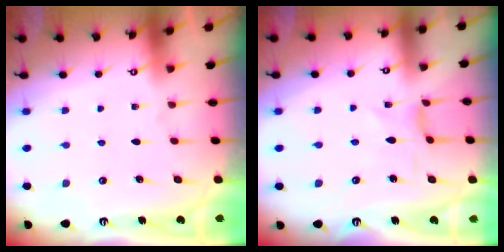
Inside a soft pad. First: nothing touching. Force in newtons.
{"total": 1.4, "press": 1.4, "slide": 0.2}